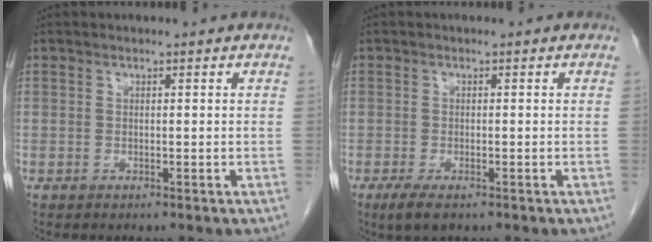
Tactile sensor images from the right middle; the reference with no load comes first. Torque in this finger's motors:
{"motor_torque": [0.60, -0.01, 0.07, 0.05]}